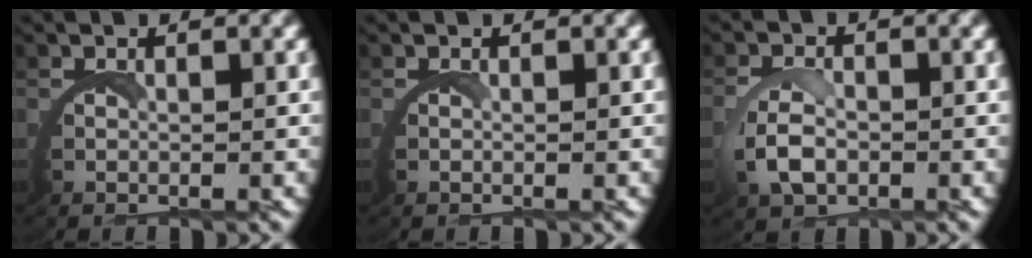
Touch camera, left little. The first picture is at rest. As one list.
[{"total": 0.0}, {"total": 2.4, "force": [0.0, 1.6, 1.9], "torque": [-0.054, -0.005, 0.001]}]